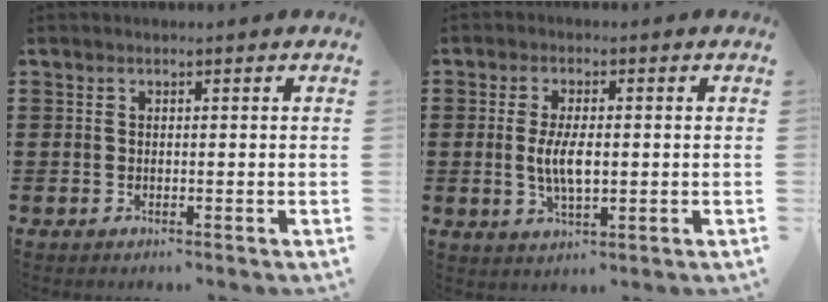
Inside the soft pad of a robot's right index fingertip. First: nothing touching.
{"total": 5.5, "force": [-0.2, 2.0, 5.2], "torque": [-0.116, -0.005, -0.011]}